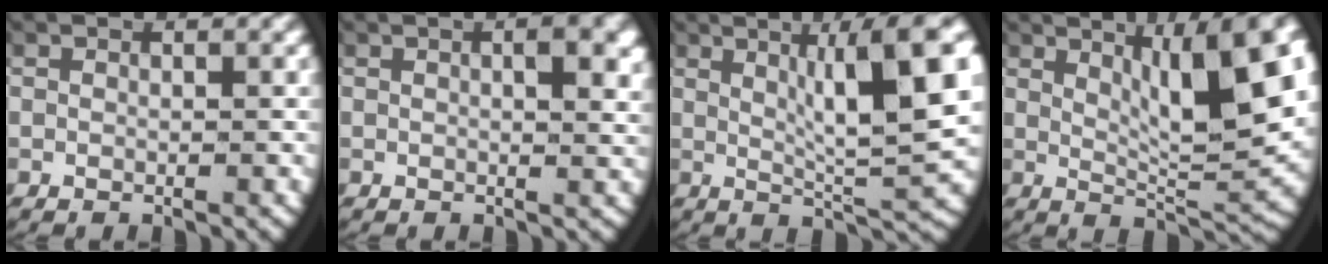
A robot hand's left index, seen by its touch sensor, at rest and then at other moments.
{"total": 2.8, "force": [0.9, 0.8, 2.5], "torque": [-0.032, 0.006, 0.010]}
{"total": 10.1, "force": [2.7, 3.4, 9.1], "torque": [-0.127, 0.003, 0.044]}
{"total": 10.6, "force": [3.1, 3.8, 9.3], "torque": [-0.129, -0.009, 0.054]}